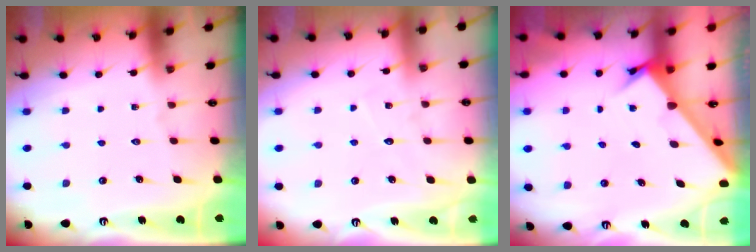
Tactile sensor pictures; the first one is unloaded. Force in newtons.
{"total": 4.4, "press": 4.4, "slide": 0.4}
{"total": 2.5, "press": 2.5, "slide": 0.3}